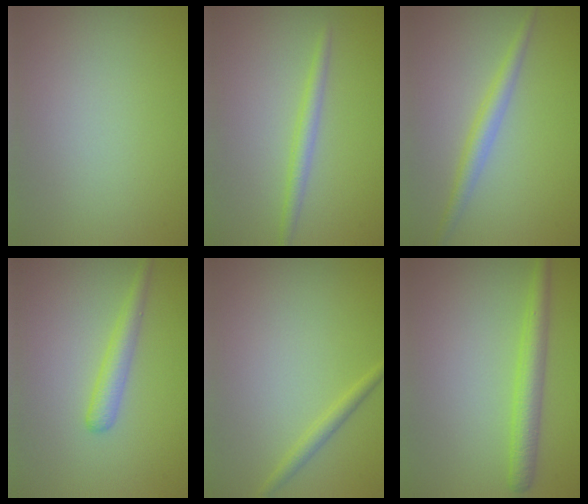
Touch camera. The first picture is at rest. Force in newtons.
{"total": 1.8, "press": 1.8, "slide": 0.1}
{"total": 2.3, "press": 2.3, "slide": 0.1}
{"total": 2.2, "press": 2.2, "slide": 0.1}
{"total": 1.4, "press": 1.4, "slide": 0.1}
{"total": 3.2, "press": 3.2, "slide": 0.1}